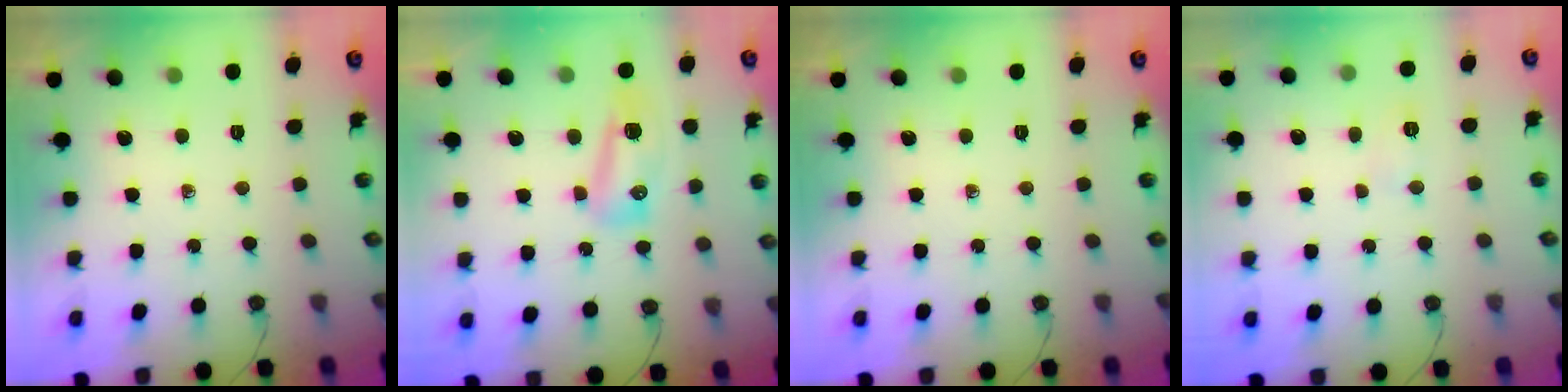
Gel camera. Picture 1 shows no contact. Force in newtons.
{"total": 8.6, "press": 8.4, "slide": 1.9}
{"total": 0.0}
{"total": 3.8, "press": 3.7, "slide": 0.9}